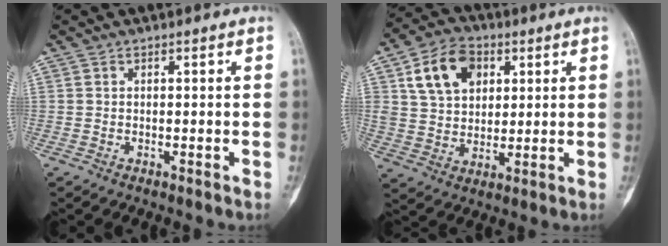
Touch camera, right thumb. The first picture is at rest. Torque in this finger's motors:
{"motor_torque": [-0.75, 1.21, 0.10, 0.10, 0.10]}